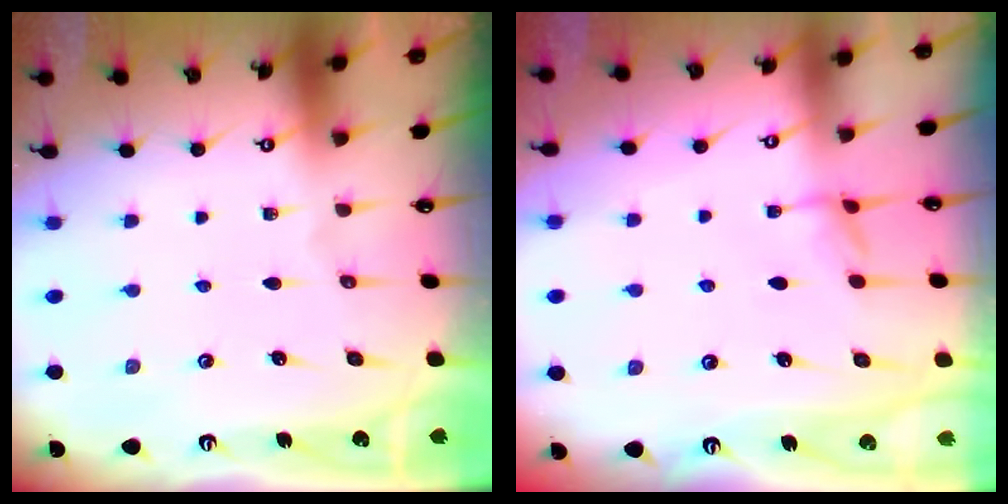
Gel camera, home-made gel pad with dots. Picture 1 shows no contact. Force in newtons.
{"total": 2.6, "press": 2.6, "slide": 0.5}